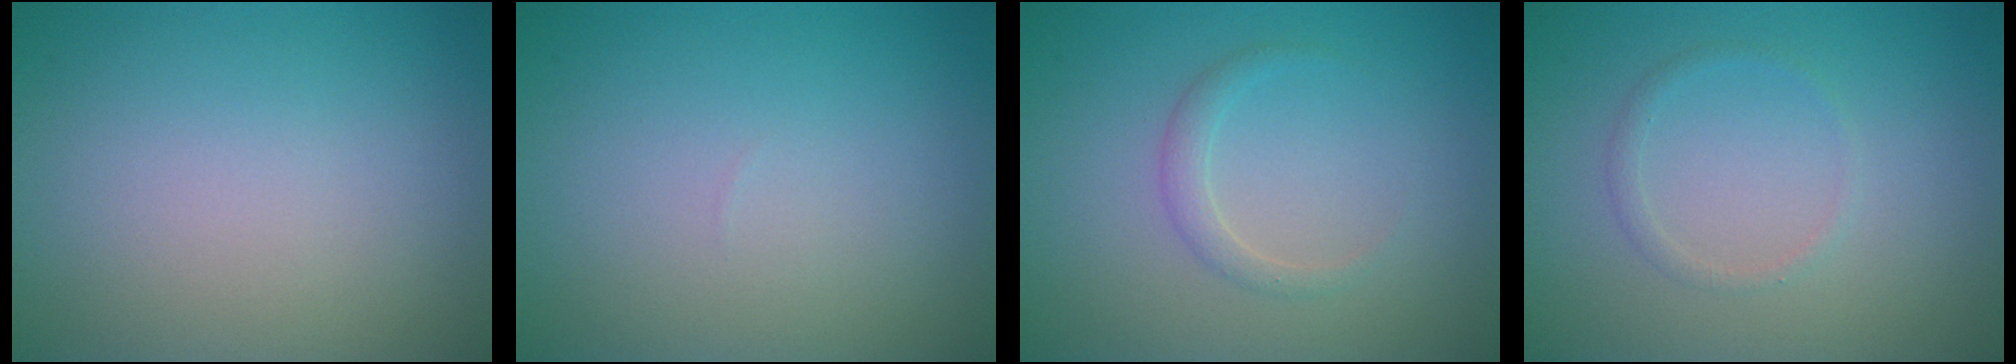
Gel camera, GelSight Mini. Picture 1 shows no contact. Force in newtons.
{"total": 0.0}
{"total": 1.4, "press": 1.4, "slide": 0.1}
{"total": 0.9, "press": 0.9, "slide": 0.1}